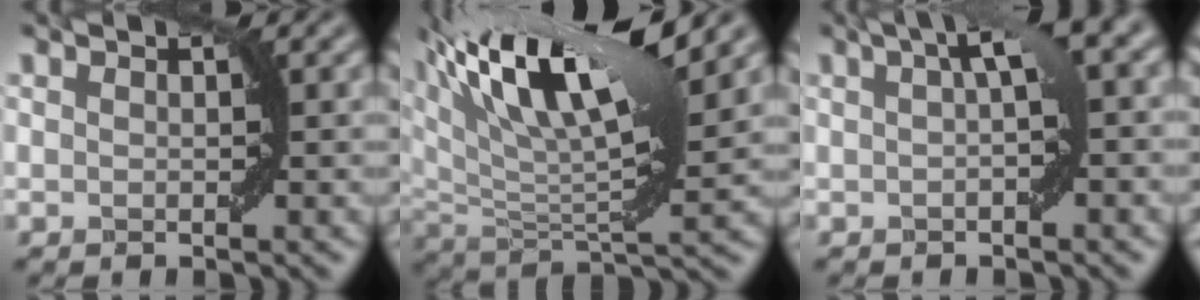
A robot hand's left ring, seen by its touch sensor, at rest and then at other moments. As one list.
[{"total": 13.7, "force": [7.7, 4.1, 10.6], "torque": [-0.193, 0.020, 0.135]}, {"total": 4.1, "force": [0.9, 0.7, 3.9], "torque": [-0.057, 0.018, 0.009]}]